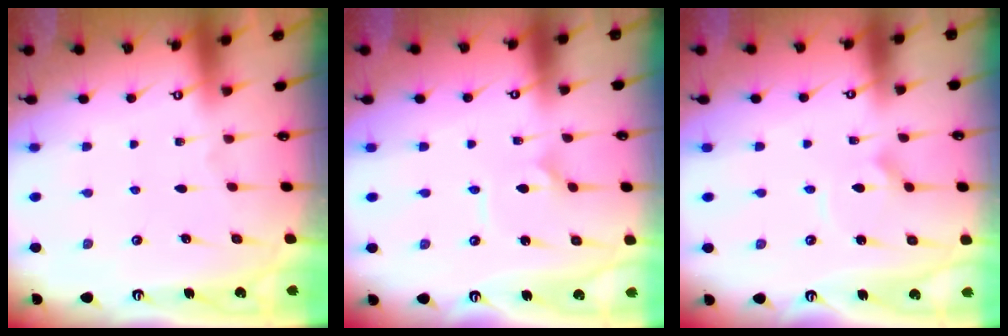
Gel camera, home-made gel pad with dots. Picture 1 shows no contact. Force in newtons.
{"total": 2.6, "press": 2.6, "slide": 0.3}
{"total": 2.5, "press": 2.5, "slide": 0.2}